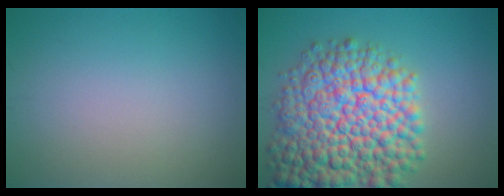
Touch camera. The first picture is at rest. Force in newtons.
{"total": 13.7, "press": 13.7, "slide": 0.6}